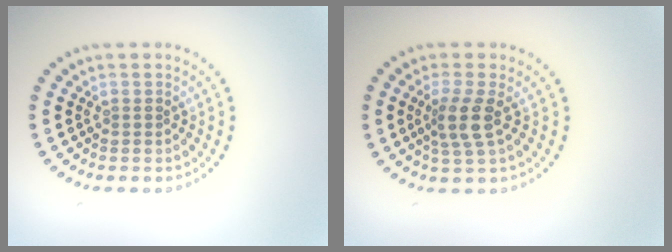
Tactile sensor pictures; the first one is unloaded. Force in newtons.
{"total": 2.7, "press": 2.2, "slide": 1.6}